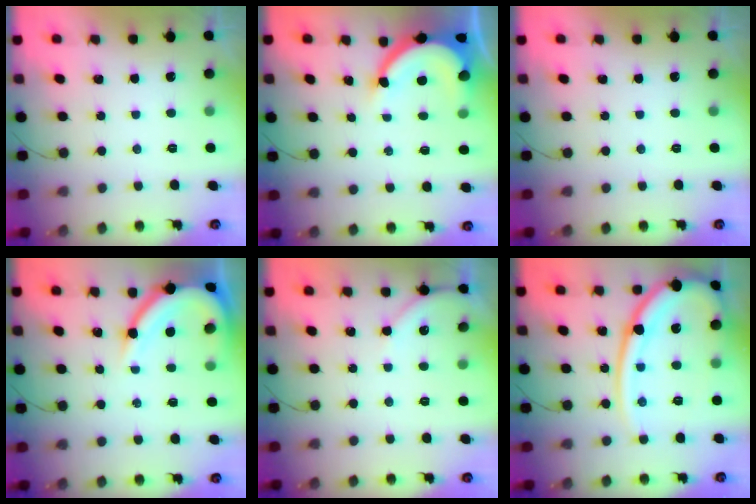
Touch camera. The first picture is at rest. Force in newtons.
{"total": 9.8, "press": 9.8, "slide": 1.1}
{"total": 0.0}
{"total": 9.7, "press": 9.6, "slide": 1.2}
{"total": 4.1, "press": 4.1, "slide": 0.6}
{"total": 18.4, "press": 18.3, "slide": 2.2}